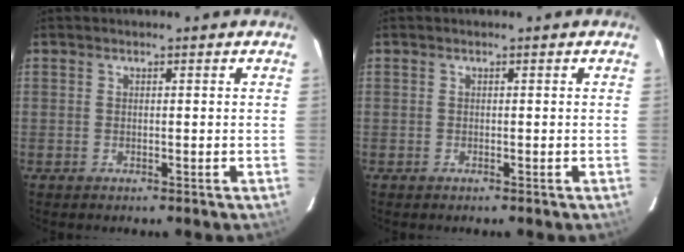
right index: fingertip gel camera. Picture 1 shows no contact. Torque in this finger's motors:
{"motor_torque": [0.19, -0.09, -0.05, -0.03]}